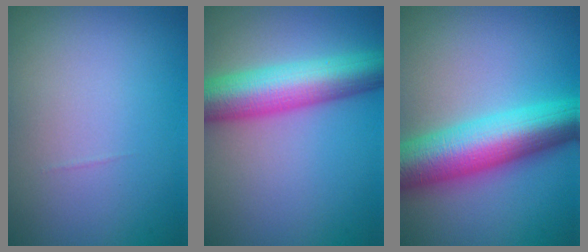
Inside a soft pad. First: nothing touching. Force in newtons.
{"total": 8.5, "press": 8.5, "slide": 0.2}
{"total": 9.8, "press": 9.8, "slide": 0.2}